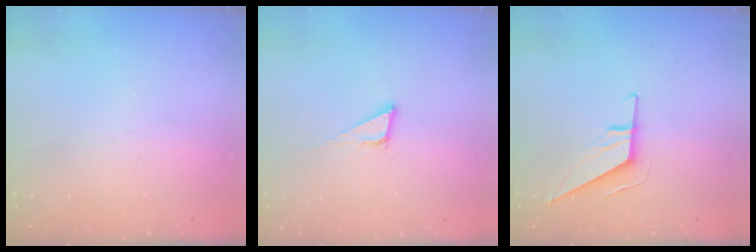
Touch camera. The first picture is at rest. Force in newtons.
{"total": 4.7, "press": 4.7, "slide": 0.2}
{"total": 9.2, "press": 9.1, "slide": 0.9}